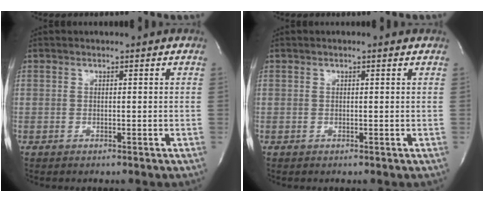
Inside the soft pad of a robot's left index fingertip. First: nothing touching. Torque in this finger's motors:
{"motor_torque": [0.12, -0.05, -0.03, -0.01]}